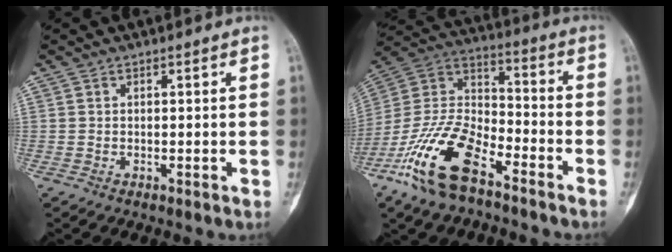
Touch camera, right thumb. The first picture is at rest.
{"total": 18.5, "force": [-11.1, 7.8, 12.6], "torque": [-0.255, 0.059, -0.216]}